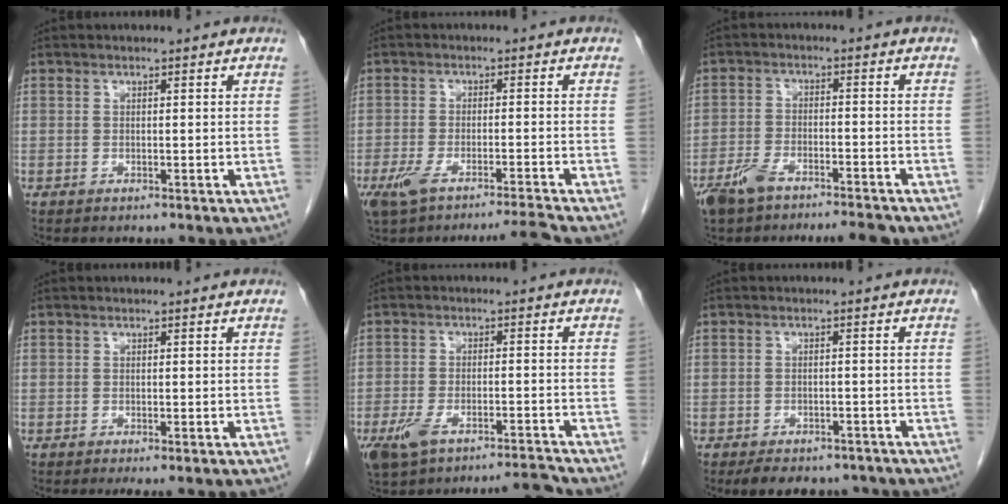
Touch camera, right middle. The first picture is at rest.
{"total": 6.8, "force": [-5.5, -0.8, 3.9], "torque": [-0.071, -0.010, -0.095]}
{"total": 8.9, "force": [-7.2, 2.2, 4.8], "torque": [-0.088, -0.004, -0.122]}
{"total": 3.4, "force": [-2.5, 0.7, 2.3], "torque": [-0.029, -0.008, -0.034]}
{"total": 6.7, "force": [-5.4, 1.1, 3.8], "torque": [-0.075, 0.002, -0.092]}
{"total": 8.5, "force": [-6.8, 4.0, 3.1], "torque": [-0.036, 0.003, -0.088]}